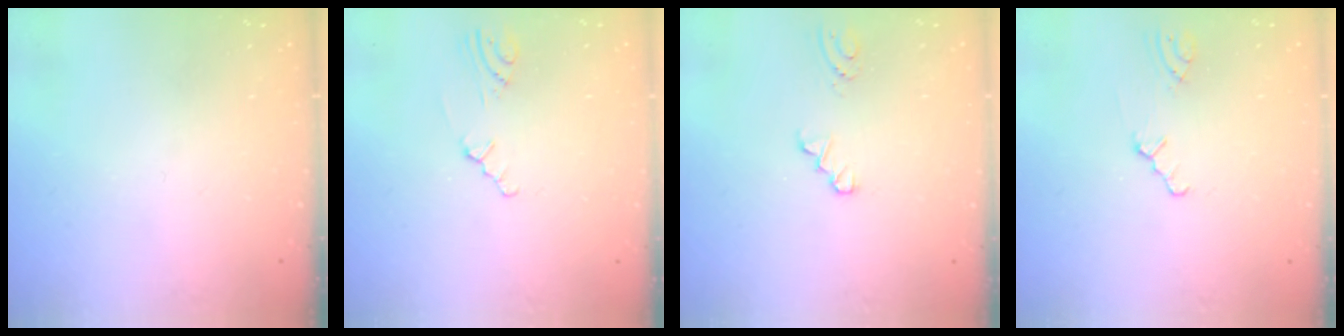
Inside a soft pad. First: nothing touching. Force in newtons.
{"total": 1.0, "press": 0.9, "slide": 0.4}
{"total": 0.0}
{"total": 0.9, "press": 0.8, "slide": 0.2}